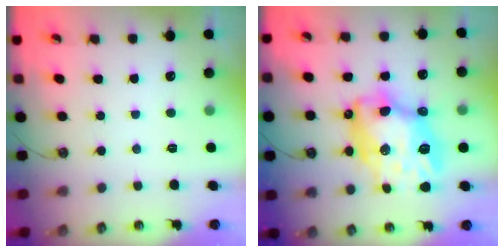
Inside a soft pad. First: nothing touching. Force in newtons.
{"total": 17.9, "press": 17.7, "slide": 2.4}